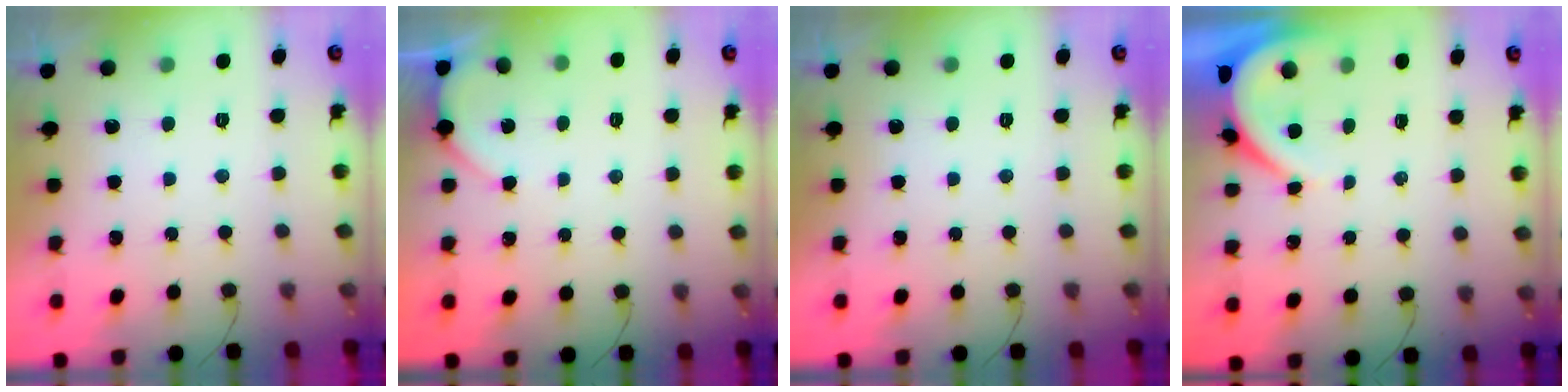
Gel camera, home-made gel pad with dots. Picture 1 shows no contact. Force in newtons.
{"total": 2.1, "press": 2.1, "slide": 0.2}
{"total": 0.0}
{"total": 3.5, "press": 3.5, "slide": 0.5}